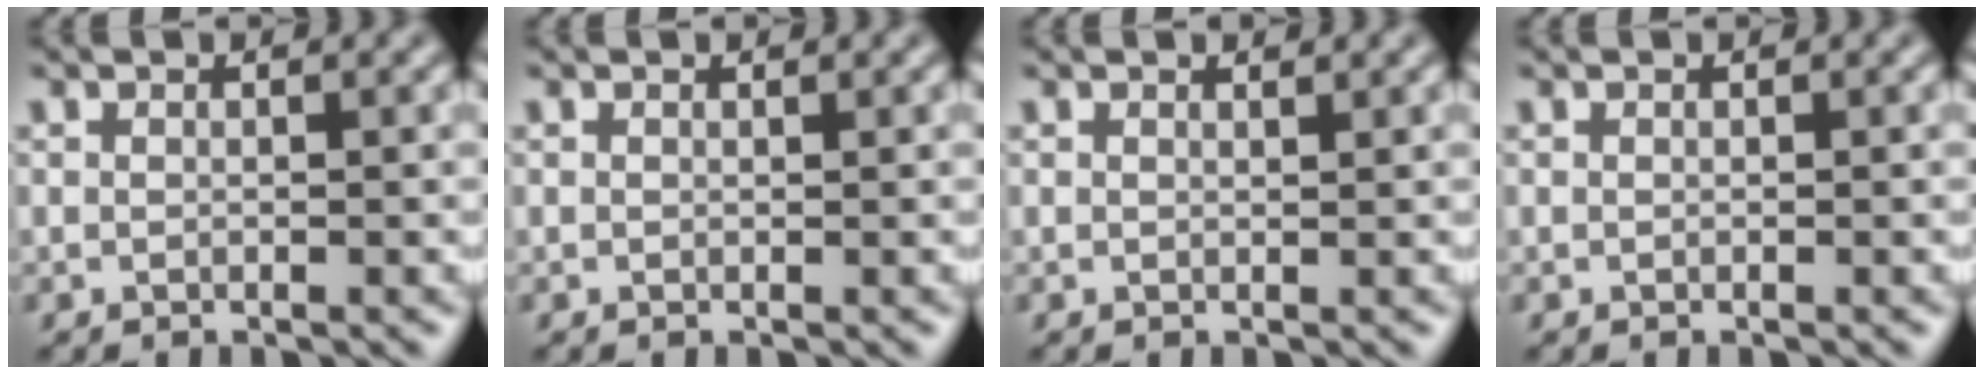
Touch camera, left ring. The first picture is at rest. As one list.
[{"total": 0.0}, {"total": 0.8, "force": [0.8, 0.1, 0.1], "torque": [-0.001, 0.001, 0.005]}, {"total": 0.0}]